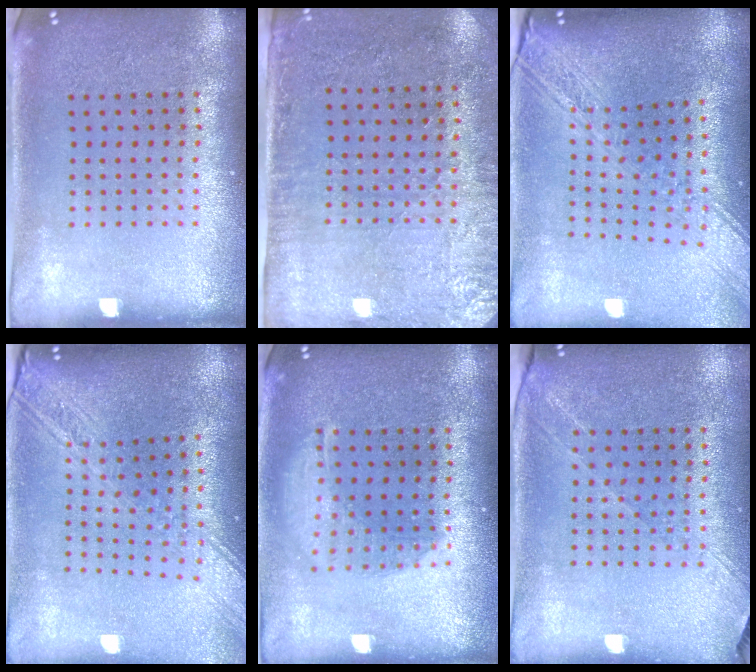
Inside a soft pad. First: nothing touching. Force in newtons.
{"total": 2.9, "press": 2.4, "slide": 1.6}
{"total": 2.8, "press": 2.2, "slide": 1.7}
{"total": 2.7, "press": 2.1, "slide": 1.6}
{"total": 1.5, "press": 1.3, "slide": 0.7}
{"total": 1.4, "press": 1.2, "slide": 0.7}